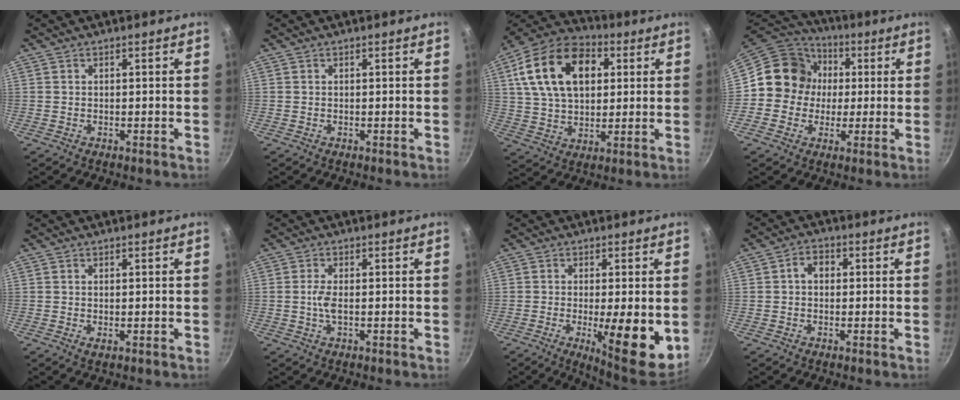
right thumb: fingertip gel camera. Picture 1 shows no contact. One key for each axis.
{"total": 0.0}
{"total": 20.0, "fx": 5.7, "fy": 13.0, "fz": 14.1, "tx": -0.229, "ty": 0.009, "tz": 0.091}
{"total": 13.3, "fx": 1.0, "fy": 12.3, "fz": 4.9, "tx": -0.046, "ty": 0.028, "tz": -0.003}
{"total": 1.0, "fx": -0.1, "fy": 0.4, "fz": 0.9, "tx": -0.016, "ty": -0.003, "tz": -0.001}
{"total": 2.9, "fx": -0.2, "fy": 1.1, "fz": 2.6, "tx": -0.061, "ty": 0.002, "tz": -0.008}
{"total": 12.3, "fx": -1.8, "fy": 2.9, "fz": 11.8, "tx": -0.157, "ty": -0.014, "tz": -0.018}
{"total": 3.6, "fx": 0.4, "fy": 2.7, "fz": 2.3, "tx": -0.024, "ty": 0.010, "tz": 0.001}